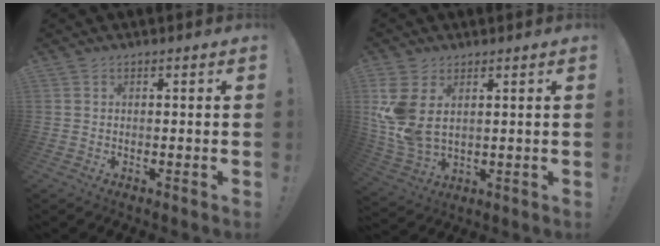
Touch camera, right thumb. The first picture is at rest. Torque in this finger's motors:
{"motor_torque": [2.07, 2.12, 1.05, 0.31, 0.22]}